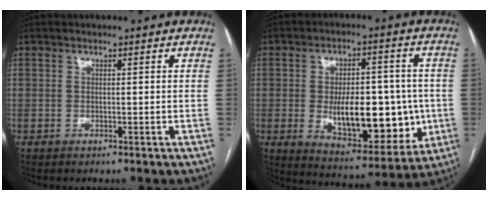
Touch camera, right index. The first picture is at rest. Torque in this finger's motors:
{"motor_torque": [0.78, -0.37, 0.88, 0.20]}